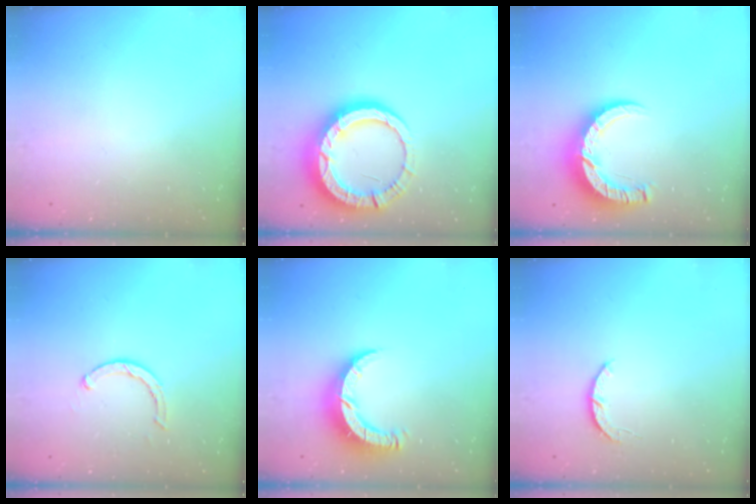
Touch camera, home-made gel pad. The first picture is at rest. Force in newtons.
{"total": 15.9, "press": 15.9, "slide": 1.5}
{"total": 10.0, "press": 9.9, "slide": 1.0}
{"total": 2.6, "press": 2.5, "slide": 0.4}
{"total": 9.4, "press": 9.4, "slide": 0.7}
{"total": 3.3, "press": 3.3, "slide": 0.5}